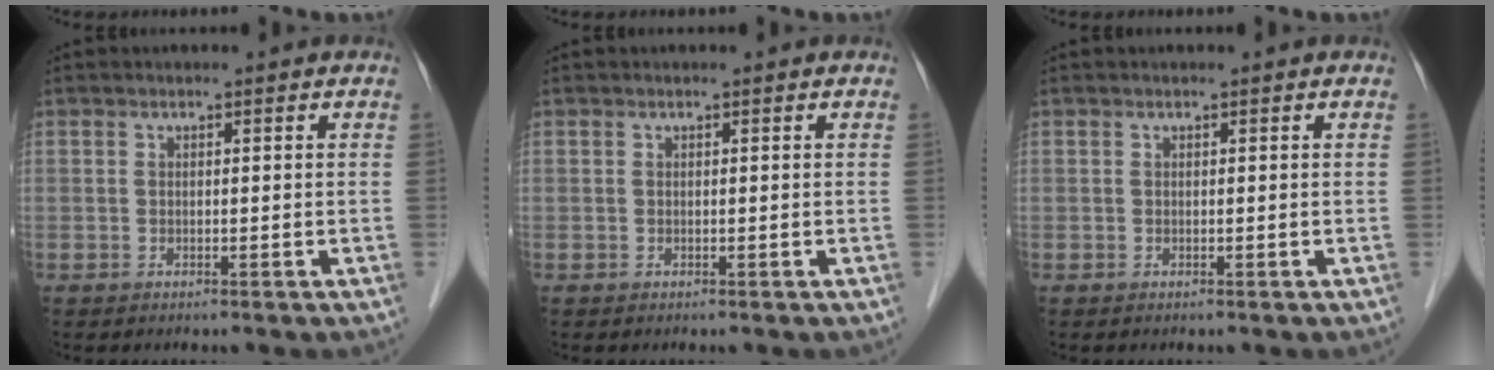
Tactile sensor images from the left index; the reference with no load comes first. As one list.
[{"total": 0.0}, {"total": 0.0}]